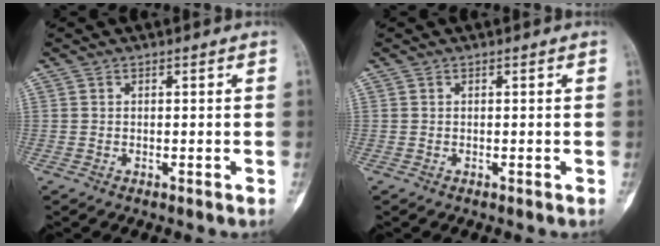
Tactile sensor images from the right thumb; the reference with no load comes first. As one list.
[{"total": 0.0}]